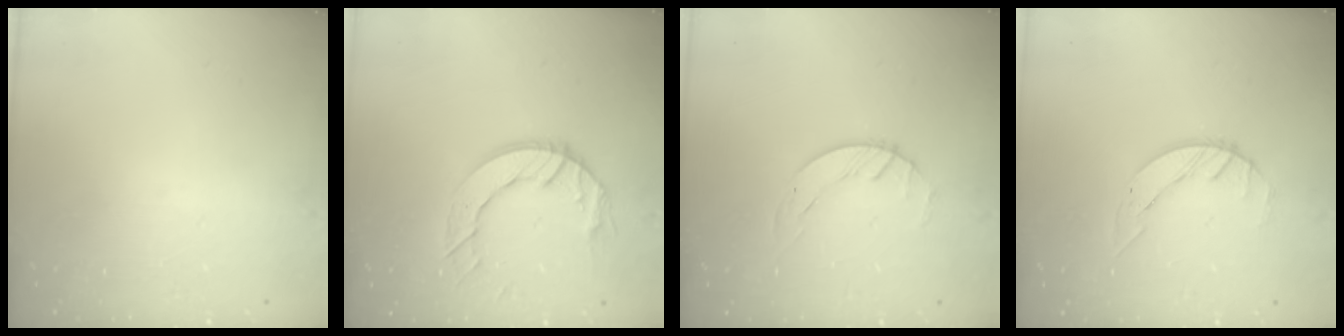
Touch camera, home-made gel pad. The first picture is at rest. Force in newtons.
{"total": 10.6, "press": 10.6, "slide": 0.9}
{"total": 1.8, "press": 1.8, "slide": 0.3}
{"total": 2.4, "press": 2.4, "slide": 0.1}